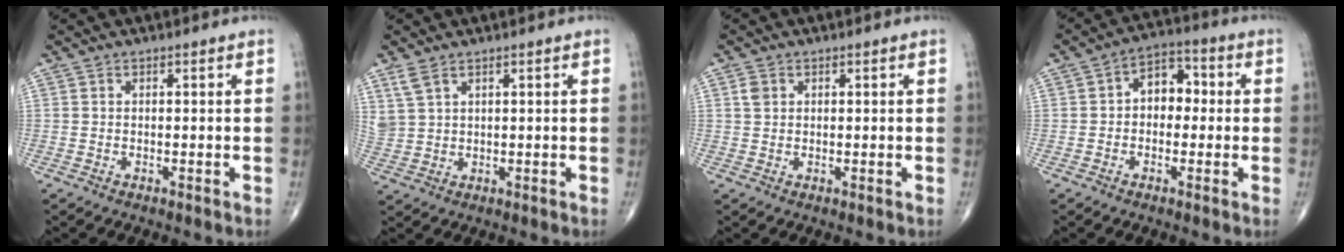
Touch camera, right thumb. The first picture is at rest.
{"total": 3.6, "force": [2.5, 1.6, 2.0], "torque": [-0.047, -0.005, 0.065]}
{"total": 1.8, "force": [0.7, 1.4, 0.9], "torque": [-0.015, 0.001, 0.012]}
{"total": 7.2, "force": [0.2, 5.1, 5.1], "torque": [-0.047, 0.028, -0.010]}